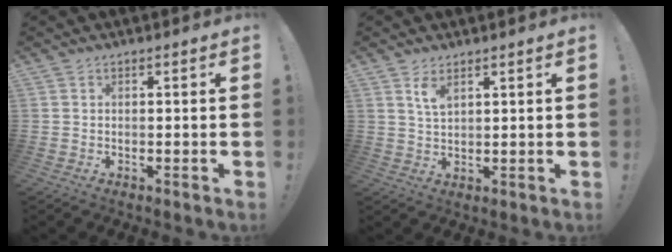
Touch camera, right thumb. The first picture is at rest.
{"total": 4.4, "force": [2.8, 1.7, 2.9], "torque": [-0.044, -0.018, 0.047]}